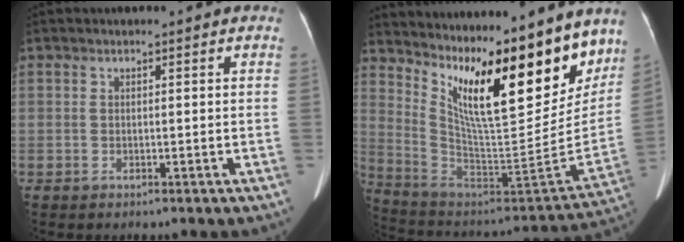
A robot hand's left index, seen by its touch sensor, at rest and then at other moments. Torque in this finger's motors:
{"motor_torque": [1.13, -1.01, 1.05, 0.21]}